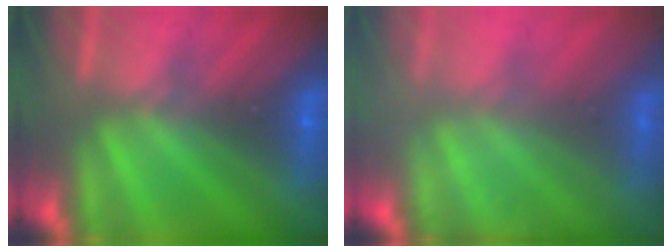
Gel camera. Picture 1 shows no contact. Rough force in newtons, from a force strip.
{"total": 2.4}